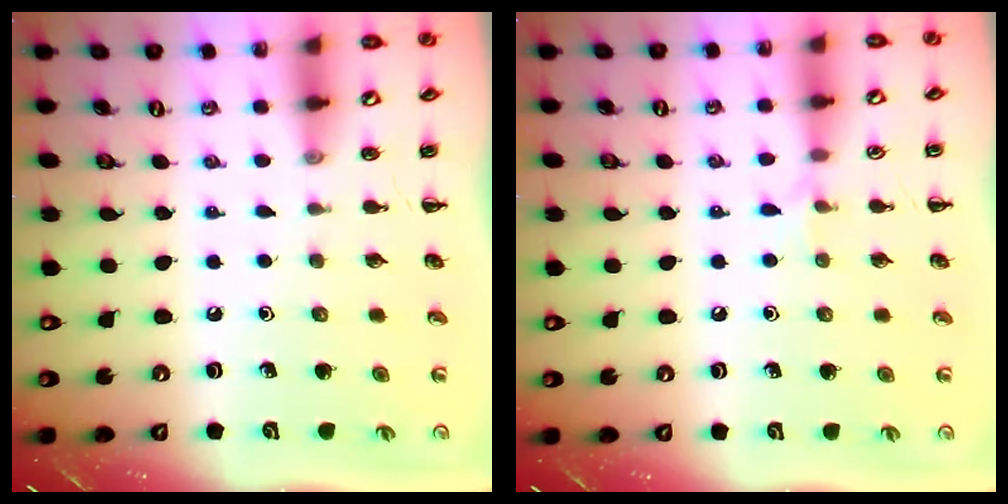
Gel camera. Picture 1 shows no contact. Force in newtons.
{"total": 4.1, "press": 3.8, "slide": 1.4}